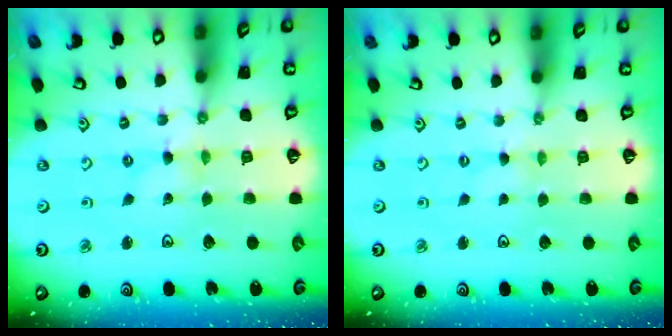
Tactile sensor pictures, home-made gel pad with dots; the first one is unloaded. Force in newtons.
{"total": 0.0}